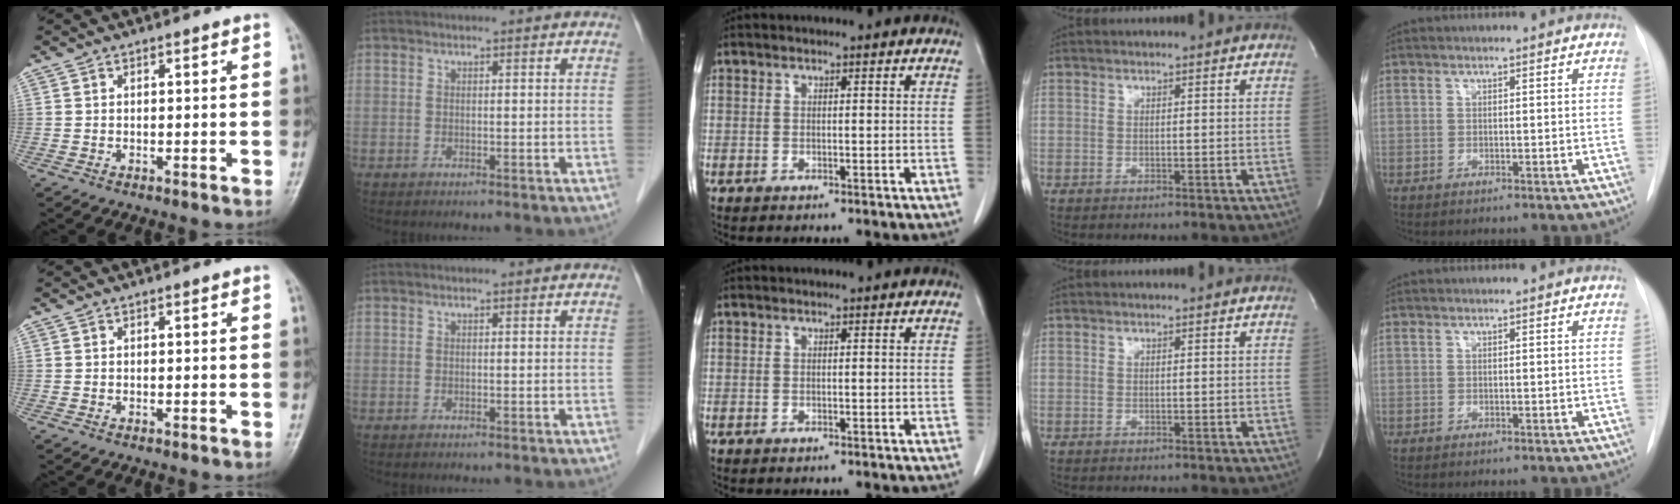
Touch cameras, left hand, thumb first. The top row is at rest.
{}